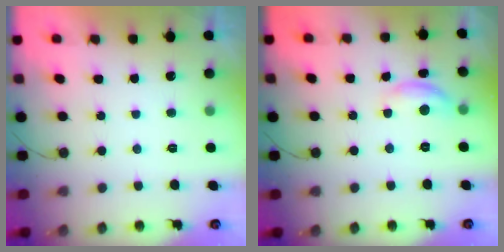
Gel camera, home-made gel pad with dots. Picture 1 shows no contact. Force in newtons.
{"total": 7.9, "press": 7.9, "slide": 0.3}